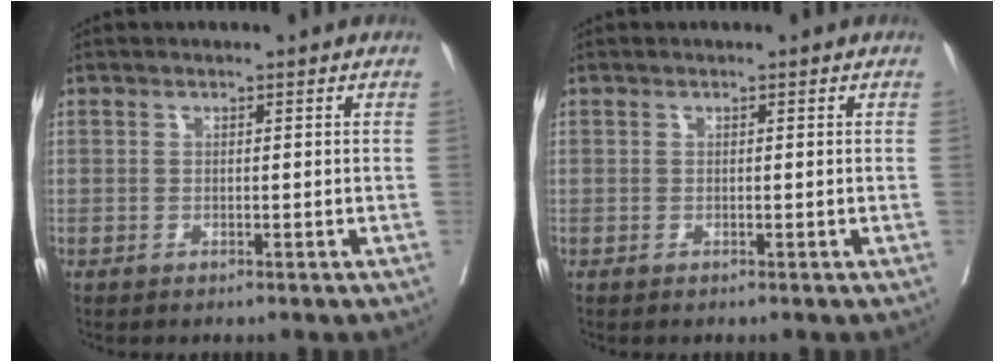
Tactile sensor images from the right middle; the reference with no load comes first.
{"total": 0.0}